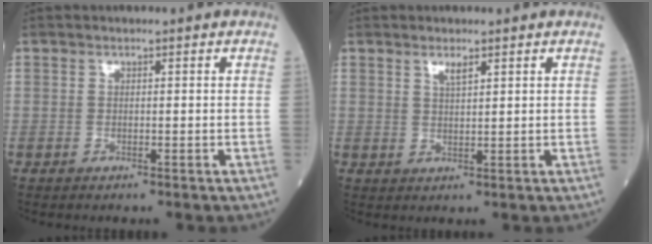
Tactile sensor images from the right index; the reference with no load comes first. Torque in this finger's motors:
{"motor_torque": [-0.03, 0.03, 0.00, 0.01]}